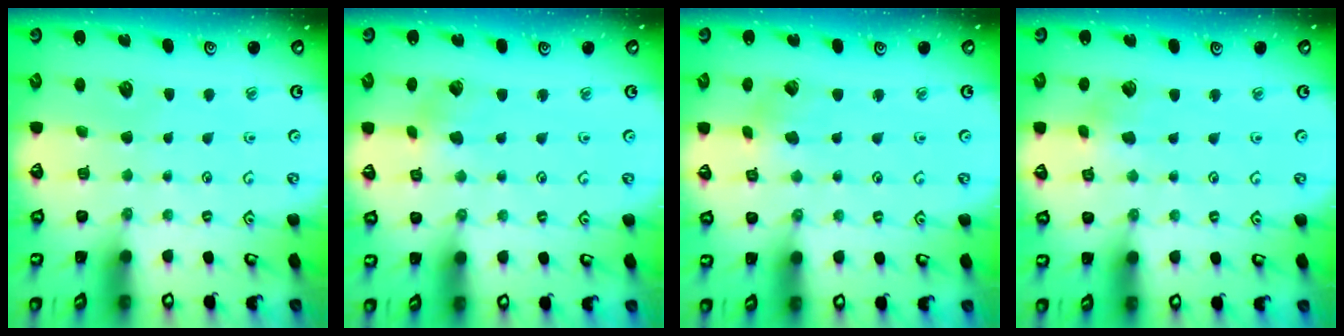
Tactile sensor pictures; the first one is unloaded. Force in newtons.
{"total": 2.5, "press": 2.4, "slide": 0.6}
{"total": 2.2, "press": 2.2, "slide": 0.4}
{"total": 4.0, "press": 3.9, "slide": 0.3}